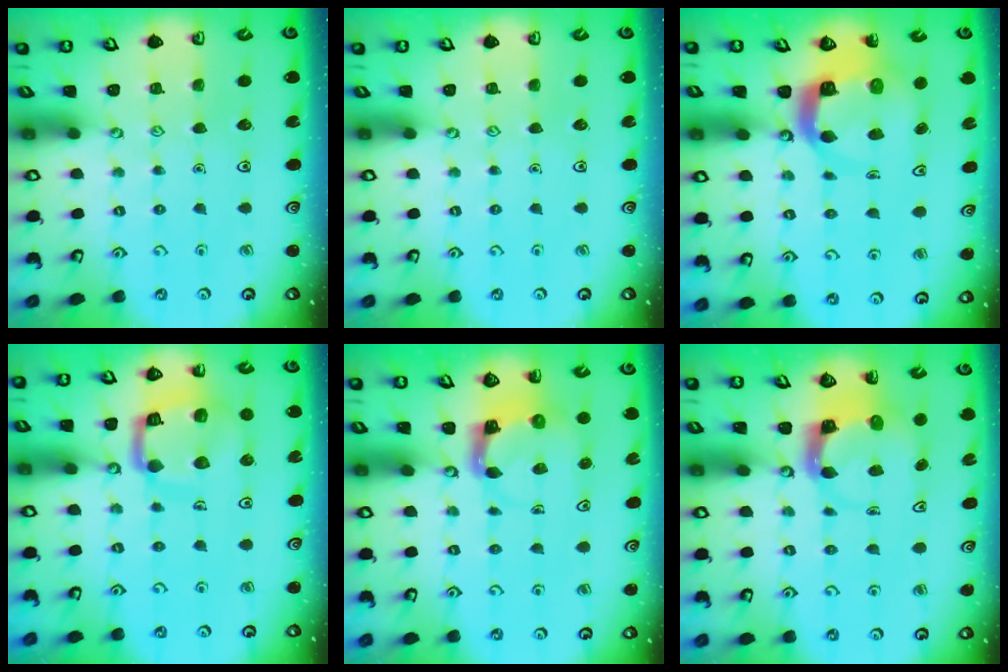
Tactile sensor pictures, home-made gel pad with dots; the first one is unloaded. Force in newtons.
{"total": 0.0}
{"total": 8.2, "press": 8.1, "slide": 1.1}
{"total": 14.5, "press": 14.4, "slide": 1.6}
{"total": 3.7, "press": 3.7, "slide": 0.6}
{"total": 3.7, "press": 3.6, "slide": 0.6}